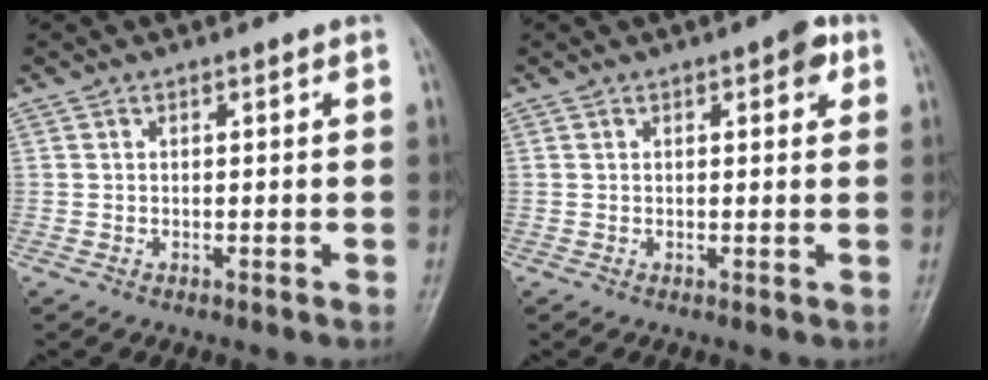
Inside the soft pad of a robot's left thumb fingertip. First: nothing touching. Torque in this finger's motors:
{"motor_torque": [0.61, 0.38, 0.25, -0.34, 0.00]}